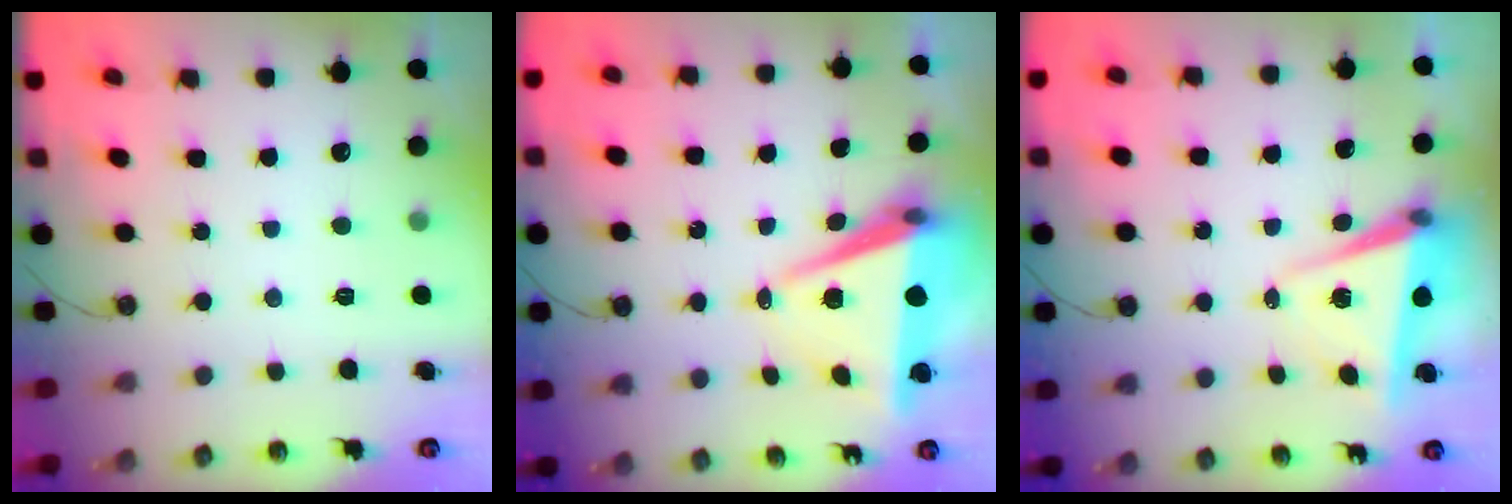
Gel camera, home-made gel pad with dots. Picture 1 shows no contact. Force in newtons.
{"total": 8.1, "press": 7.0, "slide": 4.0}
{"total": 6.7, "press": 5.7, "slide": 3.6}